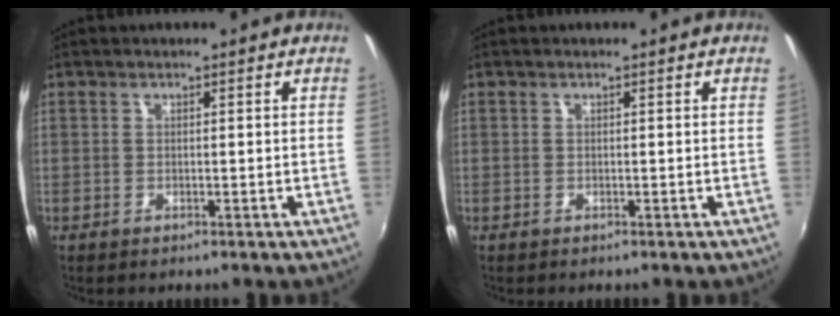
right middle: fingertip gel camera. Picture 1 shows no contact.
{"total": 0.0}